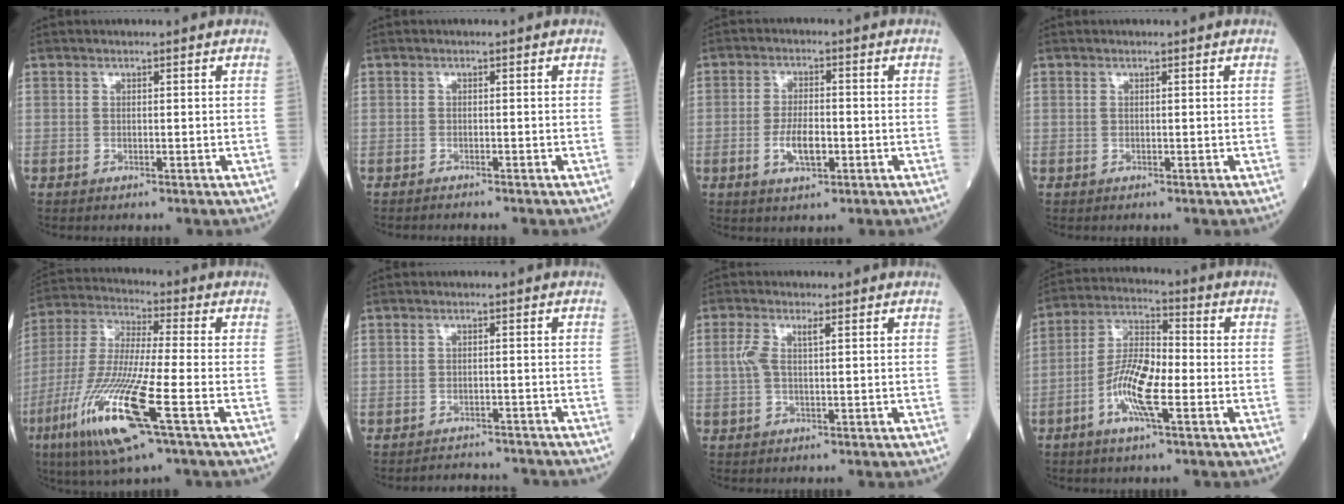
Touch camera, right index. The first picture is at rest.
{"total": 1.9, "force": [-1.7, 0.0, 0.7], "torque": [-0.010, -0.002, -0.022]}
{"total": 5.0, "force": [-1.5, 1.9, 4.4], "torque": [-0.084, -0.001, -0.022]}
{"total": 0.0}
{"total": 16.7, "force": [-7.0, 0.9, 15.2], "torque": [-0.330, -0.030, -0.134]}
{"total": 5.8, "force": [-5.7, 0.9, 0.4], "torque": [-0.002, 0.002, -0.072]}
{"total": 3.4, "force": [0.9, 0.9, 3.1], "torque": [-0.082, 0.018, 0.019]}
{"total": 9.9, "force": [-3.3, 2.1, 9.1], "torque": [-0.178, 0.004, -0.068]}